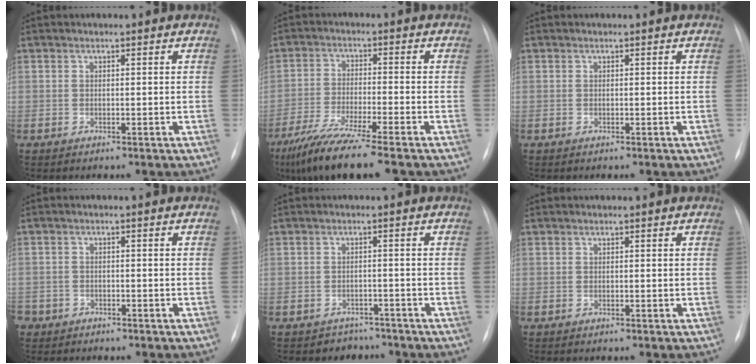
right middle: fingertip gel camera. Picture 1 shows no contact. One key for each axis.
{"total": 12.0, "fx": -9.1, "fy": -0.1, "fz": 7.8, "tx": -0.137, "ty": -0.036, "tz": -0.153}
{"total": 0.0}
{"total": 4.5, "fx": -3.2, "fy": 3.1, "fz": 0.7, "tx": -0.015, "ty": 0.004, "tz": -0.050}
{"total": 3.2, "fx": -2.5, "fy": 1.8, "fz": -0.8, "tx": 0.010, "ty": 0.013, "tz": -0.037}
{"total": 0.0}